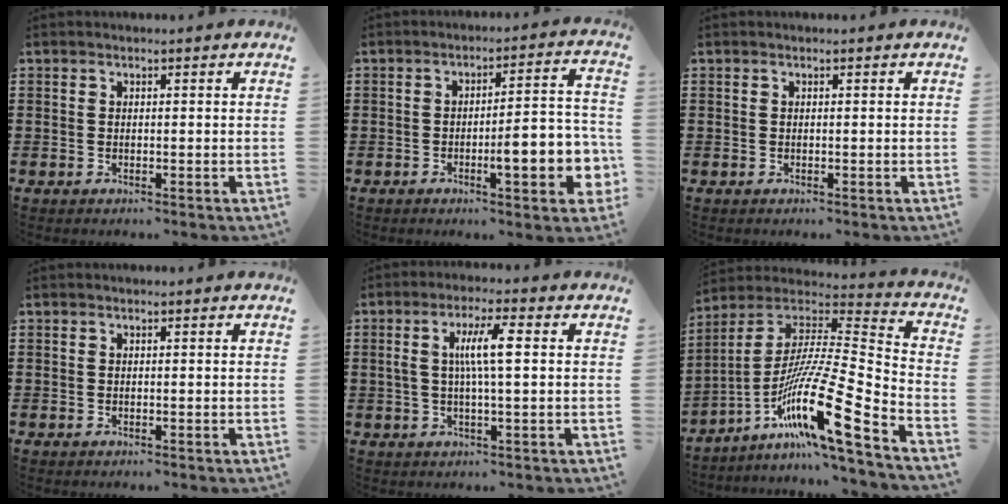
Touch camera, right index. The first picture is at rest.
{"total": 8.6, "force": [-2.9, 2.2, 7.8], "torque": [-0.109, -0.006, -0.048]}
{"total": 0.0}
{"total": 0.0}
{"total": 6.4, "force": [0.9, 1.0, 6.3], "torque": [-0.120, 0.004, 0.010]}
{"total": 17.4, "force": [-9.5, 1.7, 14.4], "torque": [-0.273, -0.004, -0.178]}